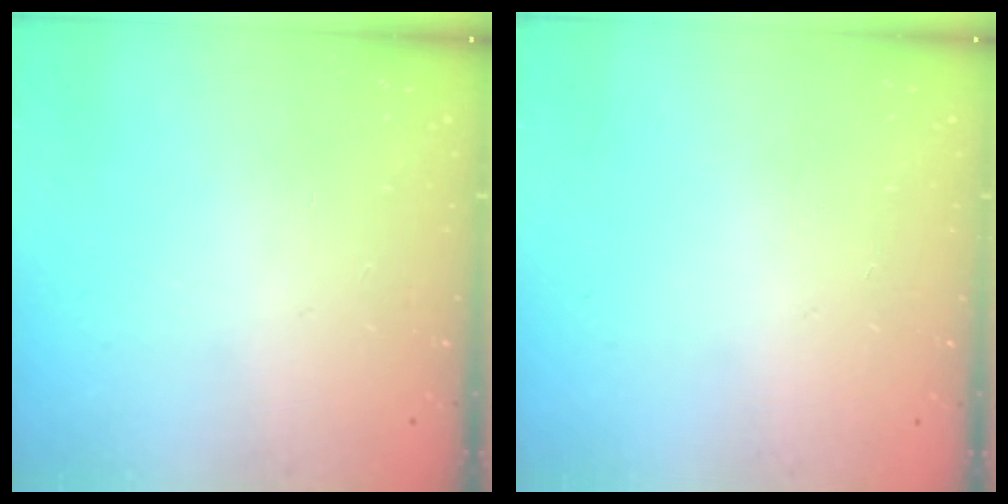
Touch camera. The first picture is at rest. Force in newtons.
{"total": 0.6, "press": 0.5, "slide": 0.2}